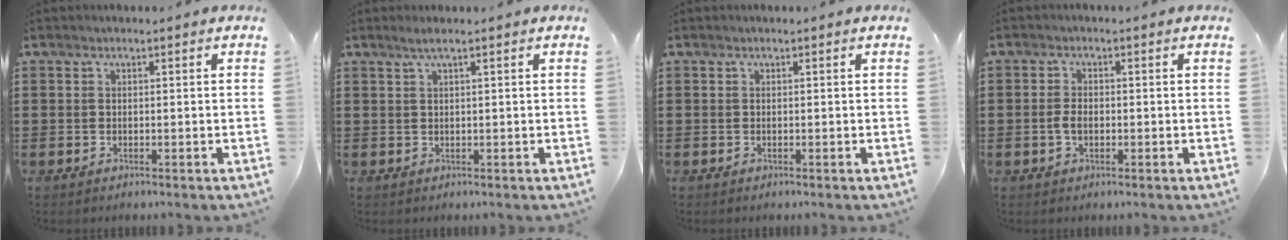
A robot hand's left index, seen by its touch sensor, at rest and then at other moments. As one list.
[{"total": 1.6, "force": [0.8, -0.1, 1.3], "torque": [-0.026, -0.001, 0.014]}, {"total": 0.0}, {"total": 2.3, "force": [-0.4, 1.2, 1.9], "torque": [-0.052, -0.003, -0.011]}]